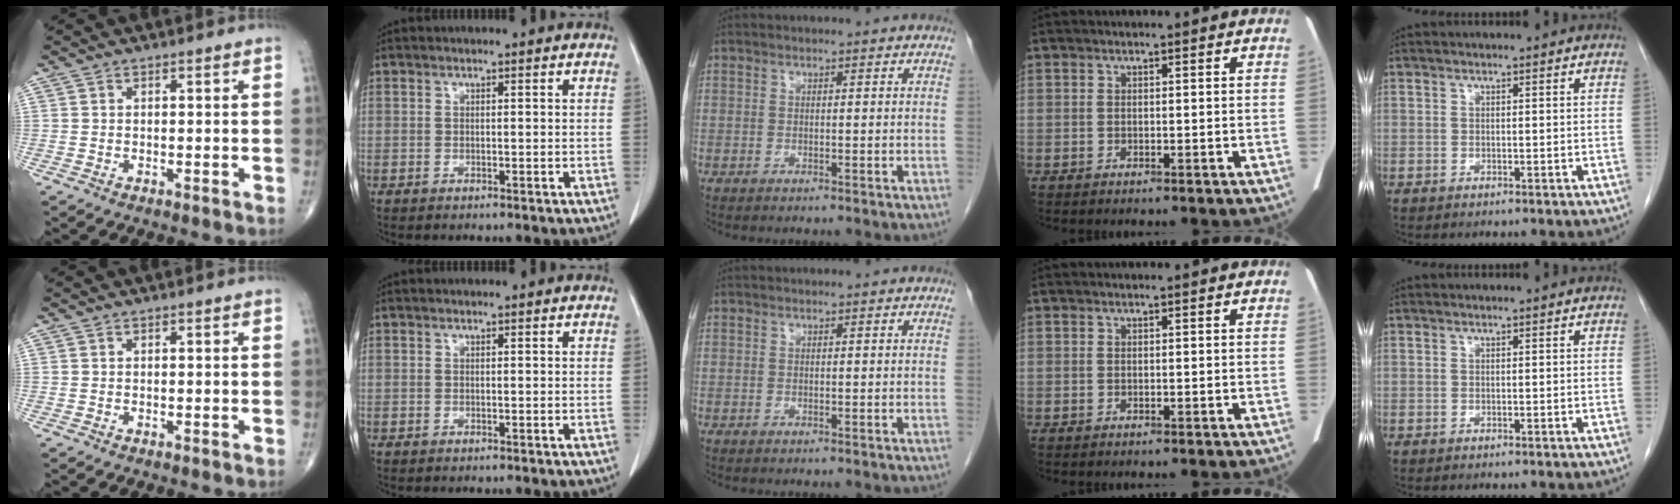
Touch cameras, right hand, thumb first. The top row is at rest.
{}